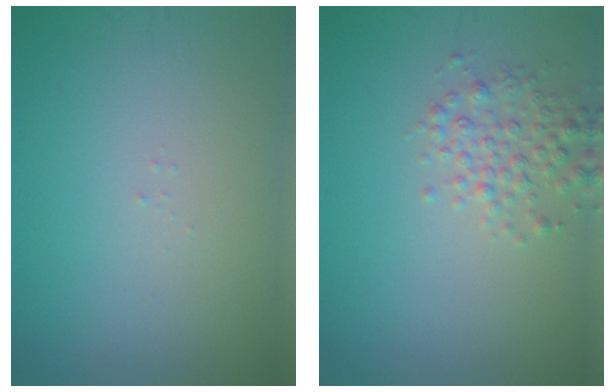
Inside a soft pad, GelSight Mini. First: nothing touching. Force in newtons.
{"total": 2.7, "press": 2.7, "slide": 0.1}